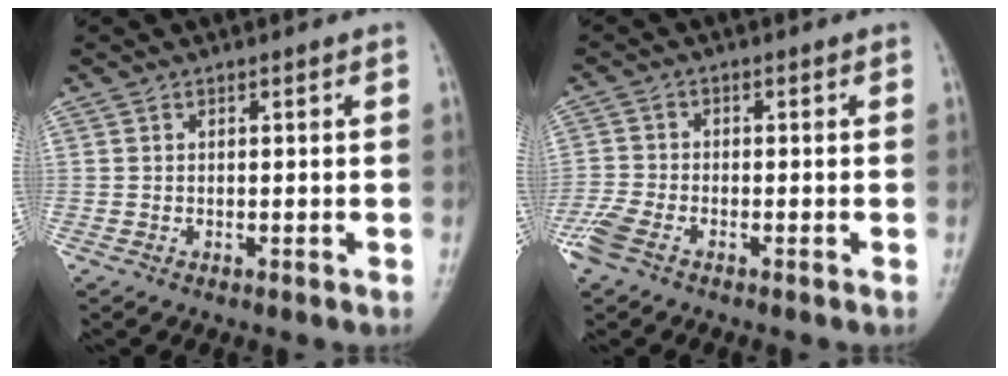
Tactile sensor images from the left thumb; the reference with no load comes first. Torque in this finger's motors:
{"motor_torque": [-0.58, 0.47, -0.03, 0.04, -0.03]}